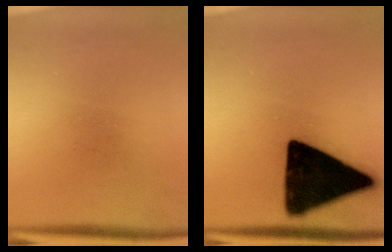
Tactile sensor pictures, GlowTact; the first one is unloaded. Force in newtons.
{"total": 19.6}